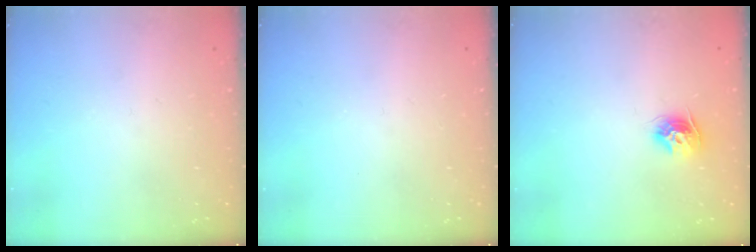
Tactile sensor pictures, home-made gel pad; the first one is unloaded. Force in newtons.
{"total": 0.0}
{"total": 9.6, "press": 9.6, "slide": 0.7}